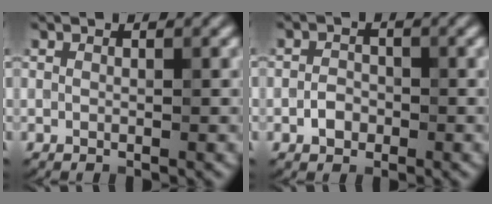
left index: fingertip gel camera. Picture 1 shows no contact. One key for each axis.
{"total": 1.6, "fx": -0.7, "fy": 1.2, "fz": 0.8, "tx": -0.009, "ty": 0.003, "tz": -0.015}